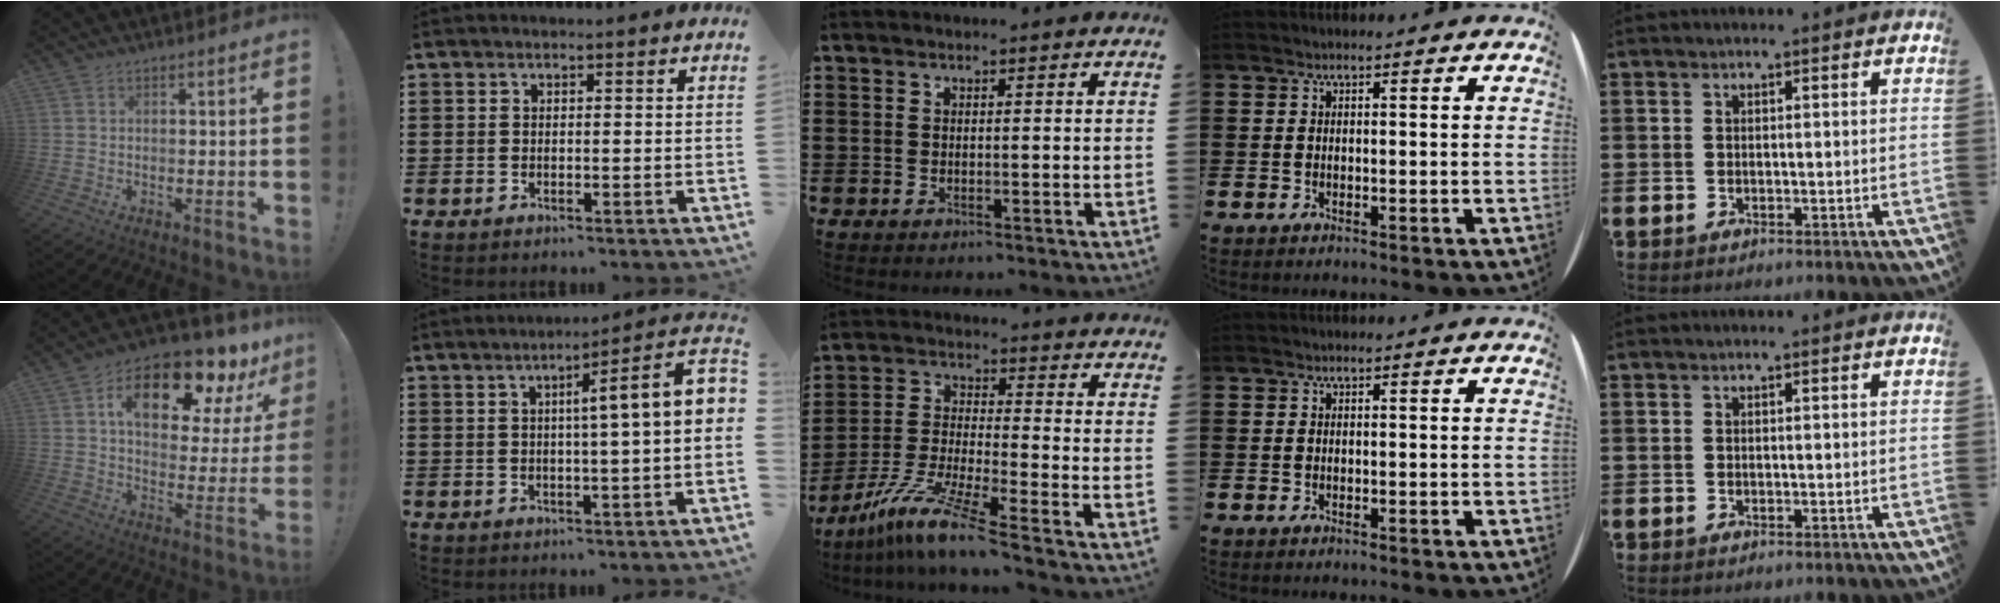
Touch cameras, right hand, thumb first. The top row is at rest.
{"thumb": {"total": 18.2, "force": [10.7, 7.8, 12.5], "torque": [-0.190, -0.063, 0.175]}, "index": {"total": 6.0, "force": [0.7, -0.5, 5.9], "torque": [-0.097, -0.022, 0.001]}, "middle": {"total": 9.4, "force": [-7.3, 0.1, 5.9], "torque": [-0.125, -0.006, -0.147]}}